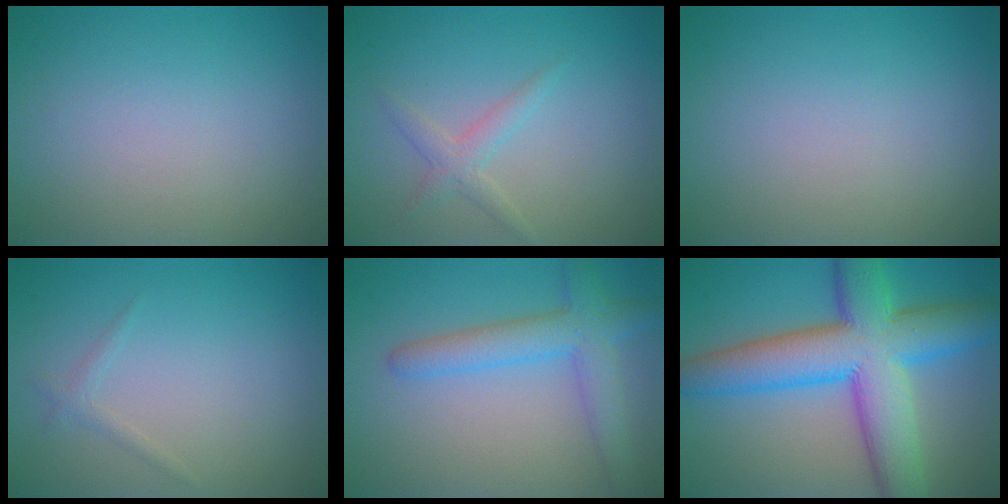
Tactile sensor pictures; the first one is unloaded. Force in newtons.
{"total": 1.7, "press": 1.7, "slide": 0.1}
{"total": 0.0}
{"total": 0.9, "press": 0.9, "slide": 0.1}
{"total": 4.4, "press": 4.4, "slide": 0.2}
{"total": 11.7, "press": 11.7, "slide": 0.1}